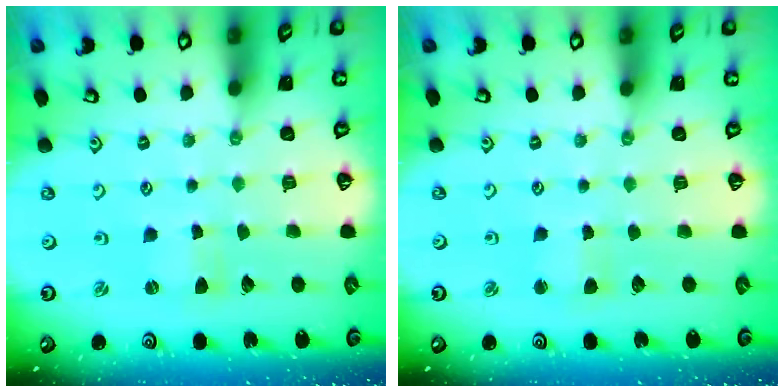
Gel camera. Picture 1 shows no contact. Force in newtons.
{"total": 3.5, "press": 3.4, "slide": 0.3}